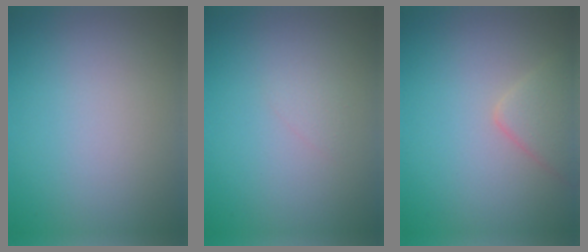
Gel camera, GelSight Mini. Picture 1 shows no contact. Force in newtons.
{"total": 0.7, "press": 0.7, "slide": 0.1}
{"total": 2.6, "press": 2.6, "slide": 0.2}